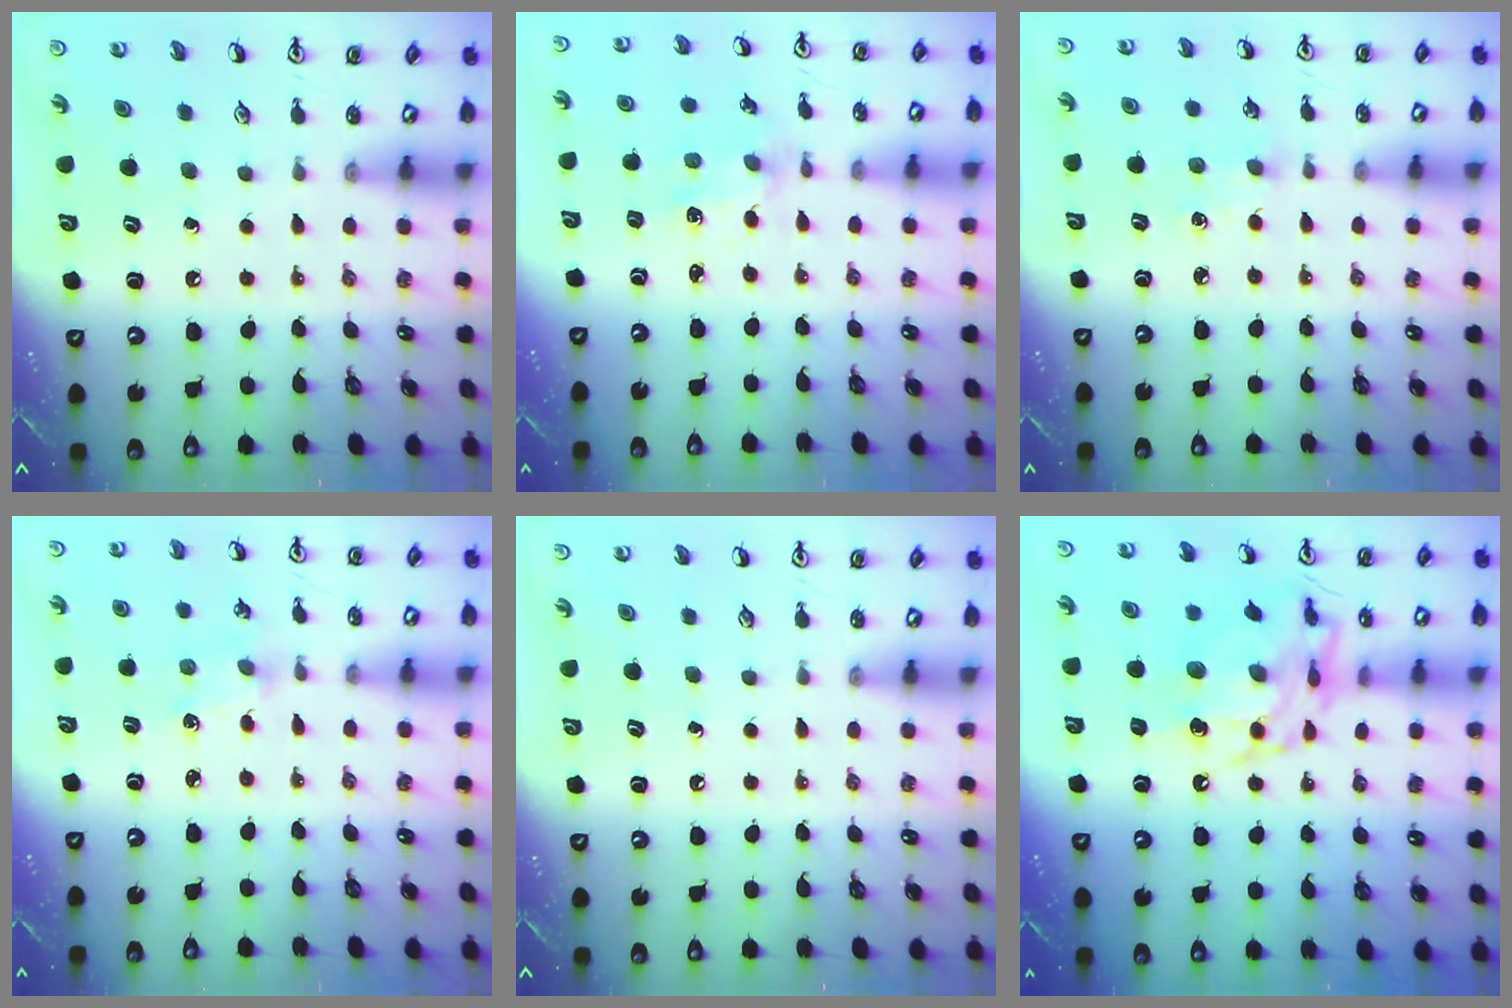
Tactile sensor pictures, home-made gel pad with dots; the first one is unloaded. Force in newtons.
{"total": 1.7, "press": 1.7, "slide": 0.3}
{"total": 2.8, "press": 2.8, "slide": 0.4}
{"total": 0.8, "press": 0.8, "slide": 0.2}
{"total": 0.0}
{"total": 14.2, "press": 14.2, "slide": 1.1}